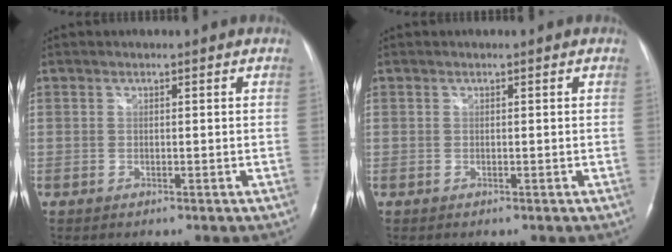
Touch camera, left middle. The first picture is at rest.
{"total": 0.0}